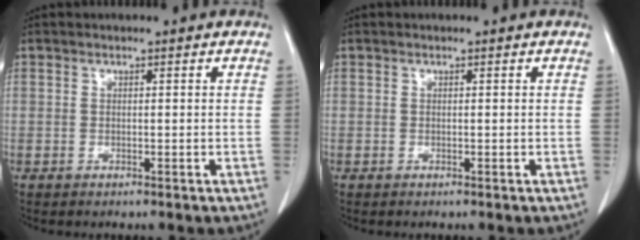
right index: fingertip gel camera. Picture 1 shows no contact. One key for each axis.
{"total": 0.0}